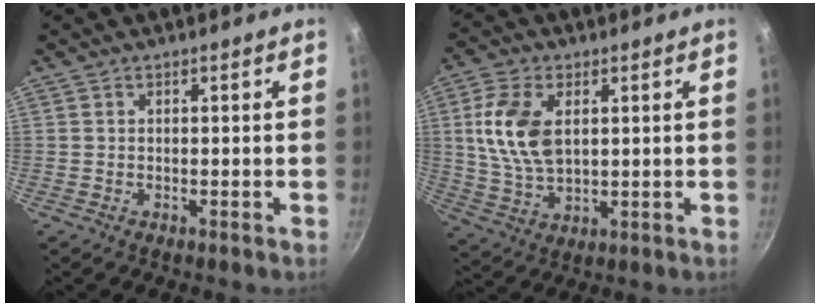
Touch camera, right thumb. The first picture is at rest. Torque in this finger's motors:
{"motor_torque": [-0.59, 1.06, 0.88, 0.53, 0.12]}